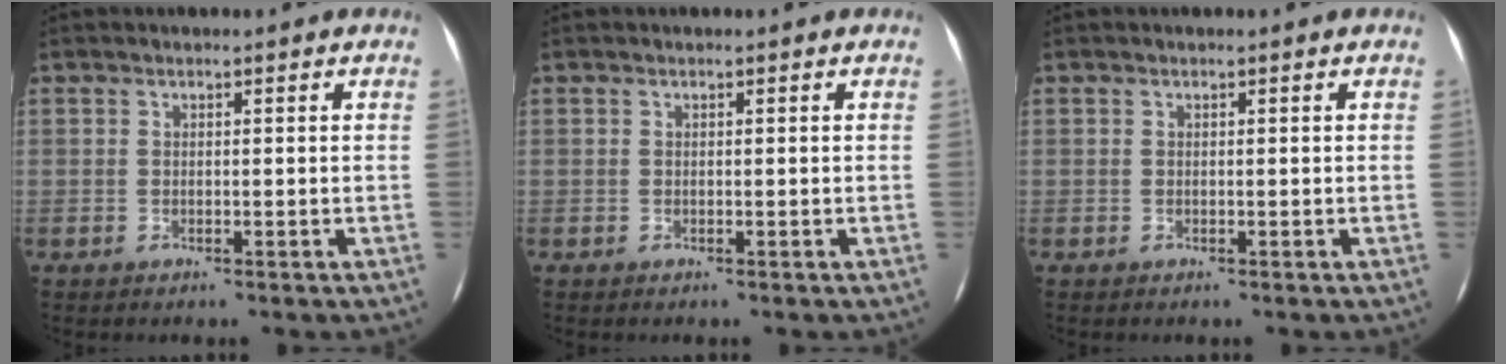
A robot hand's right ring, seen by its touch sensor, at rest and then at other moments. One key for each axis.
{"total": 0.0}
{"total": 0.0}